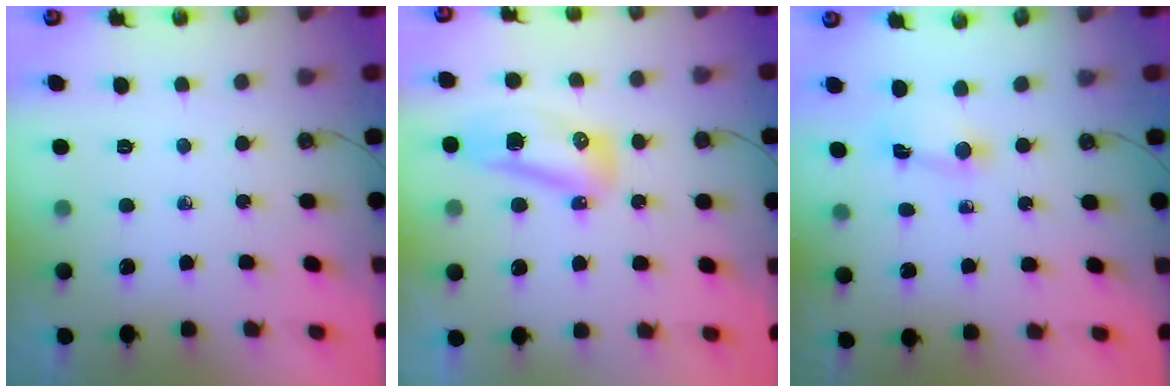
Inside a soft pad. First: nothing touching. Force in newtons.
{"total": 9.4, "press": 9.3, "slide": 1.6}
{"total": 2.0, "press": 2.0, "slide": 0.4}